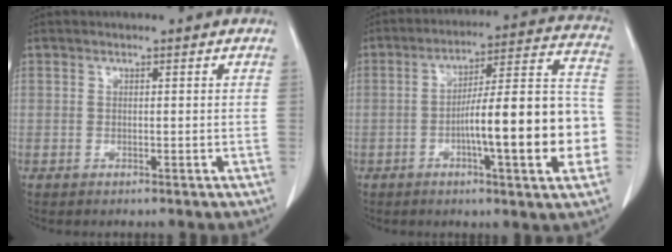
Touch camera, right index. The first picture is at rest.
{"total": 17.9, "force": [-4.4, 1.9, 17.2], "torque": [-0.227, 0.026, -0.063]}